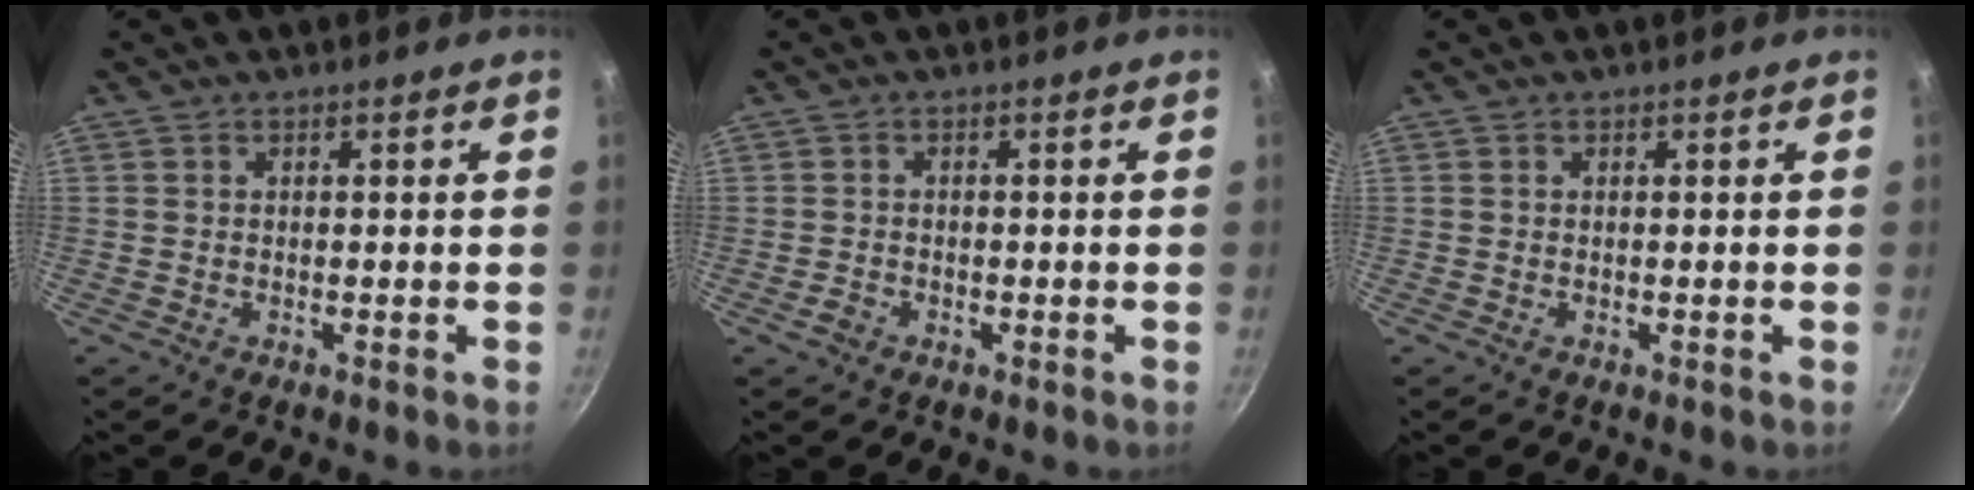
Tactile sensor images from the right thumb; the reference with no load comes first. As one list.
[{"total": 1.9, "force": [-1.0, 1.4, 0.8], "torque": [-0.012, 0.010, -0.016]}, {"total": 0.0}]